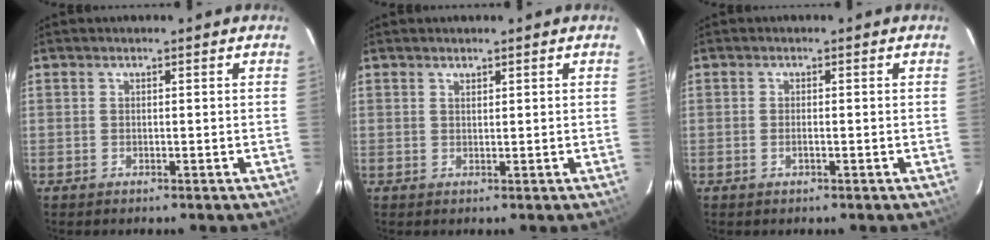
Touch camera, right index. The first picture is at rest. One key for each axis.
{"total": 0.7, "fx": 0.6, "fy": 0.3, "fz": 0.2, "tx": -0.003, "ty": 0.001, "tz": 0.012}
{"total": 1.1, "fx": -0.4, "fy": 0.3, "fz": 1.0, "tx": -0.020, "ty": 0.000, "tz": -0.007}